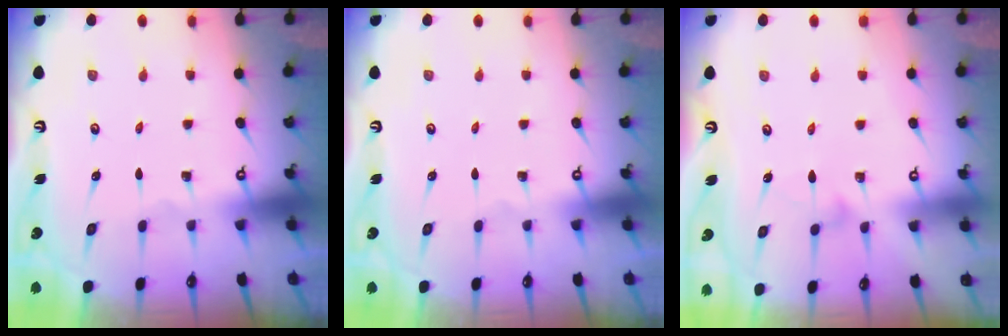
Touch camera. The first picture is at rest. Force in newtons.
{"total": 0.0}
{"total": 6.9, "press": 6.9, "slide": 0.4}